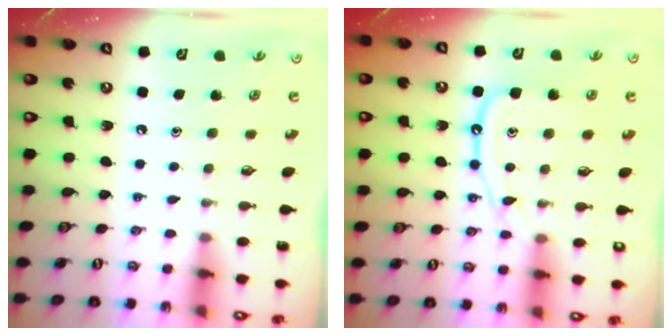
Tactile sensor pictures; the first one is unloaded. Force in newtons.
{"total": 11.0, "press": 11.0, "slide": 0.7}